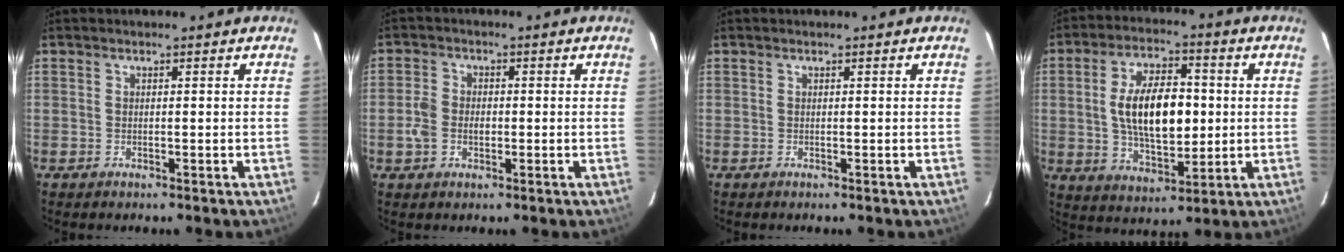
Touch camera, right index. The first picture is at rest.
{"total": 4.7, "force": [-1.1, 3.5, 2.9], "torque": [-0.066, 0.007, -0.019]}
{"total": 0.0}
{"total": 14.2, "force": [0.7, 7.1, 12.3], "torque": [-0.224, 0.011, 0.020]}